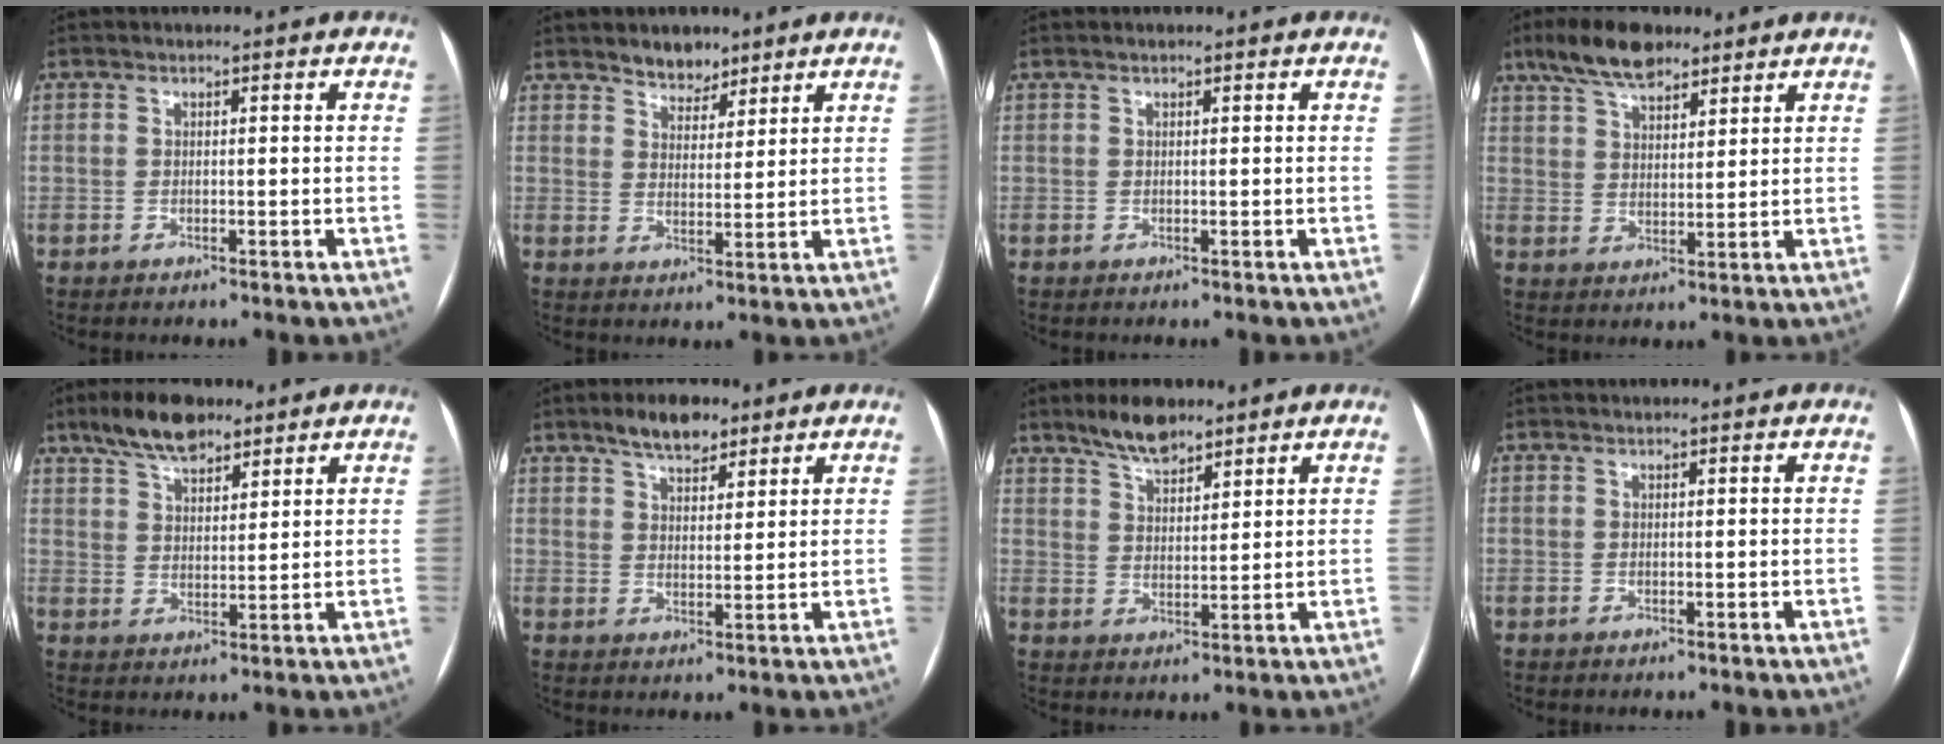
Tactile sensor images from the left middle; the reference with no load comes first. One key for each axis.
{"total": 4.3, "fx": 3.6, "fy": 2.1, "fz": 1.1, "tx": -0.015, "ty": -0.001, "tz": 0.061}
{"total": 0.0}
{"total": 8.9, "fx": 6.7, "fy": 3.2, "fz": 4.9, "tx": -0.093, "ty": 0.017, "tz": 0.120}
{"total": 8.3, "fx": 6.3, "fy": 3.0, "fz": 4.4, "tx": -0.083, "ty": 0.011, "tz": 0.115}
{"total": 6.2, "fx": 4.7, "fy": 2.5, "fz": 3.3, "tx": -0.056, "ty": 0.008, "tz": 0.080}
{"total": 6.2, "fx": 5.1, "fy": 1.9, "fz": 2.9, "tx": -0.058, "ty": 0.004, "tz": 0.095}
{"total": 0.7, "fx": 0.7, "fy": 0.0, "fz": 0.1, "tx": -0.005, "ty": 0.013, "tz": 0.011}